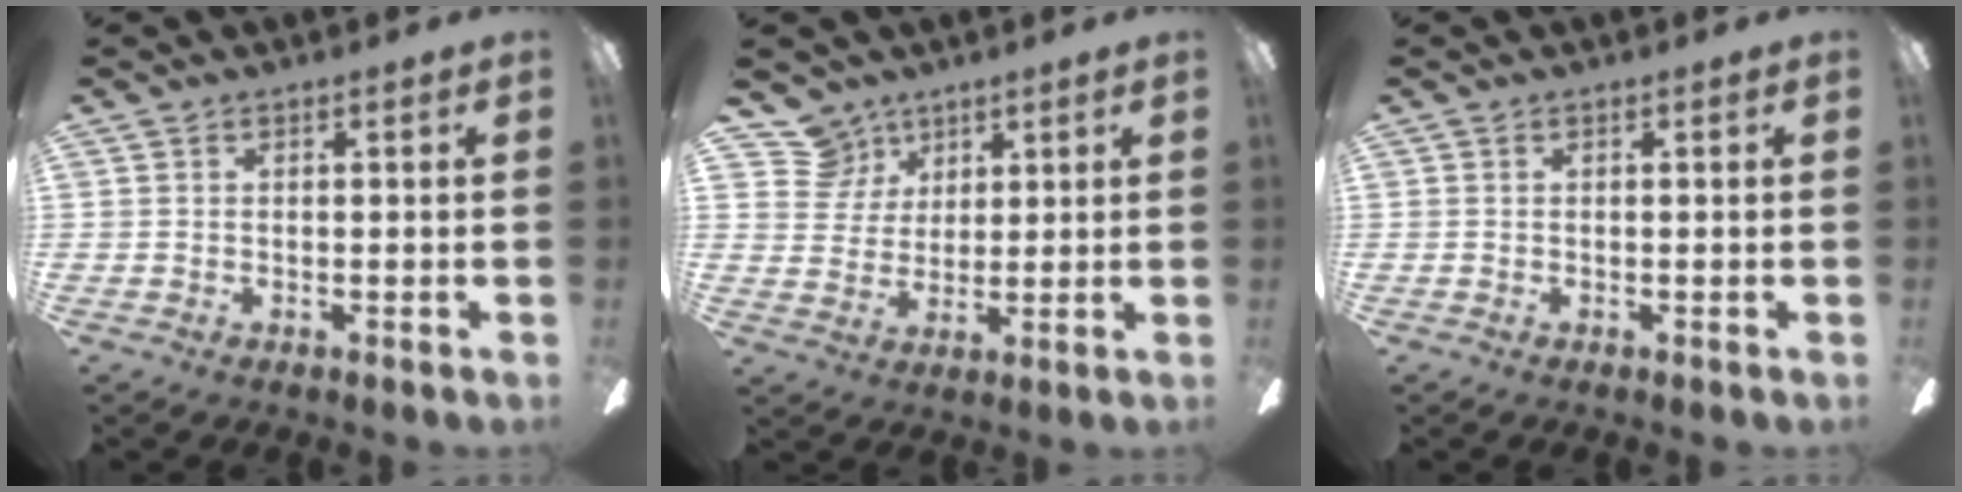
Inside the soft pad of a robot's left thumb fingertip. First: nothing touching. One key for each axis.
{"total": 9.6, "fx": 6.5, "fy": 7.0, "fz": 1.1, "tx": -0.032, "ty": -0.035, "tz": 0.128}
{"total": 0.0}